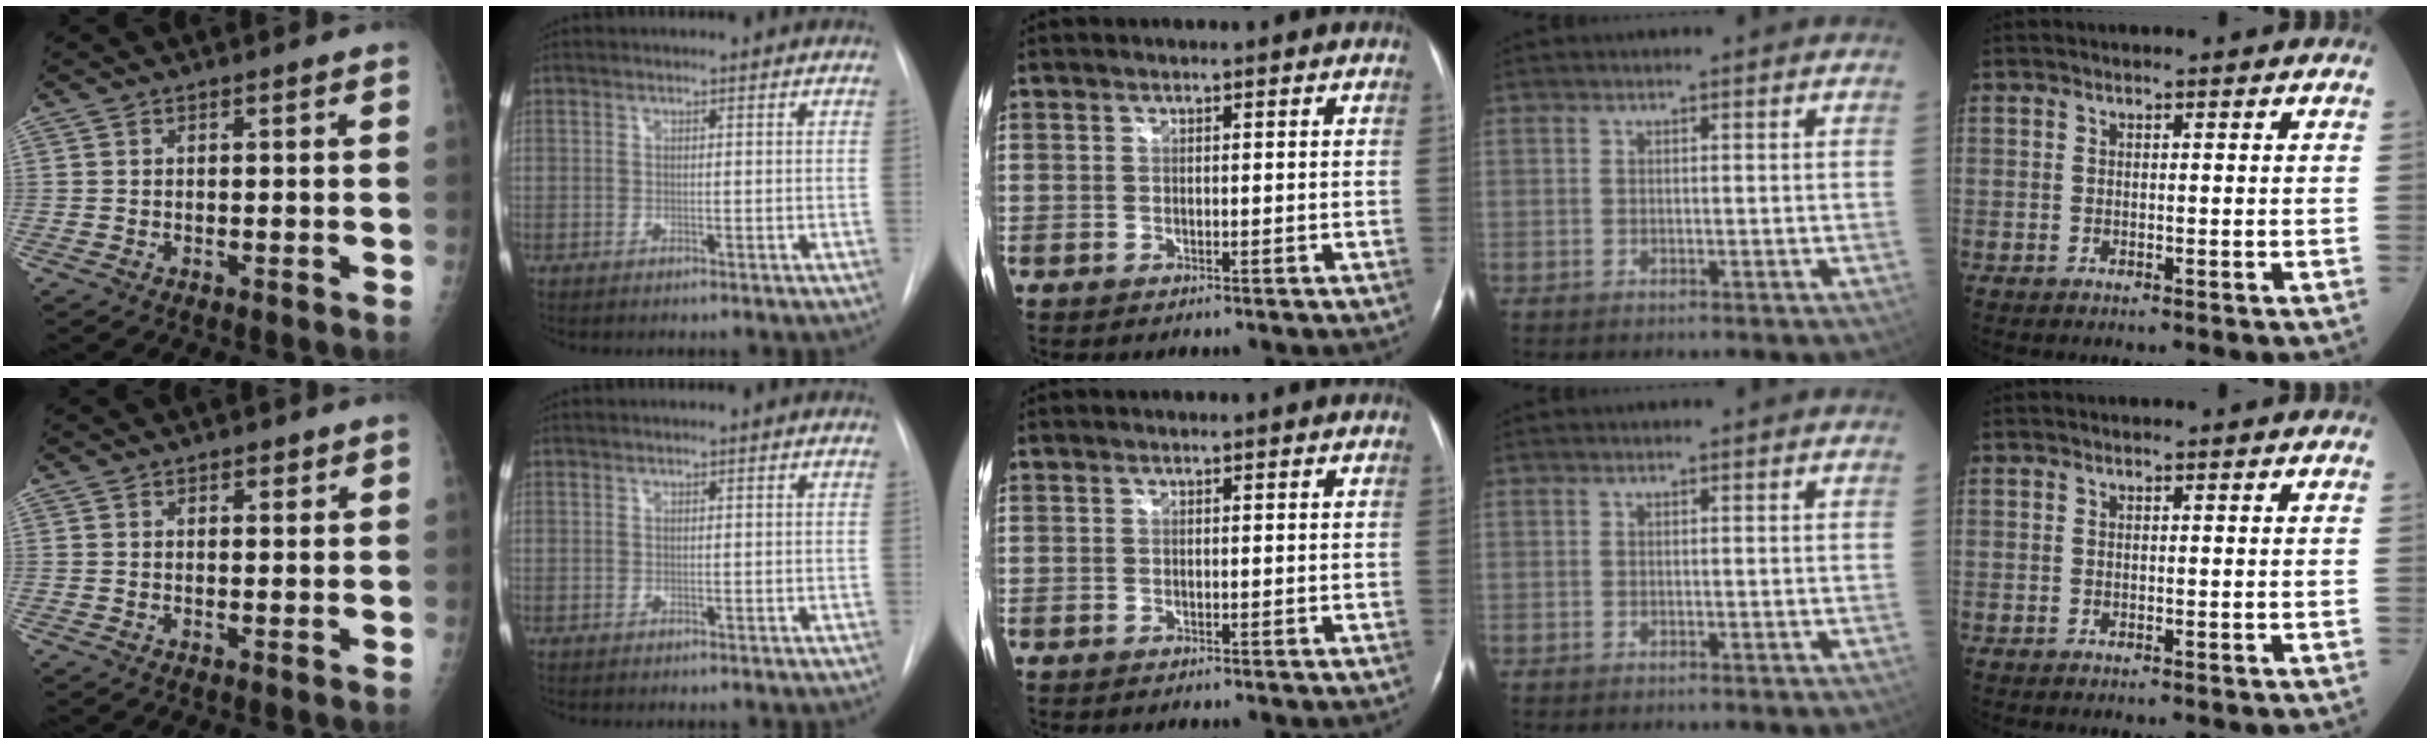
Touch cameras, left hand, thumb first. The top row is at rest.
{"thumb": {"total": 1.7, "force": [1.1, 1.0, 0.8], "torque": [0.003, -0.004, 0.011]}}